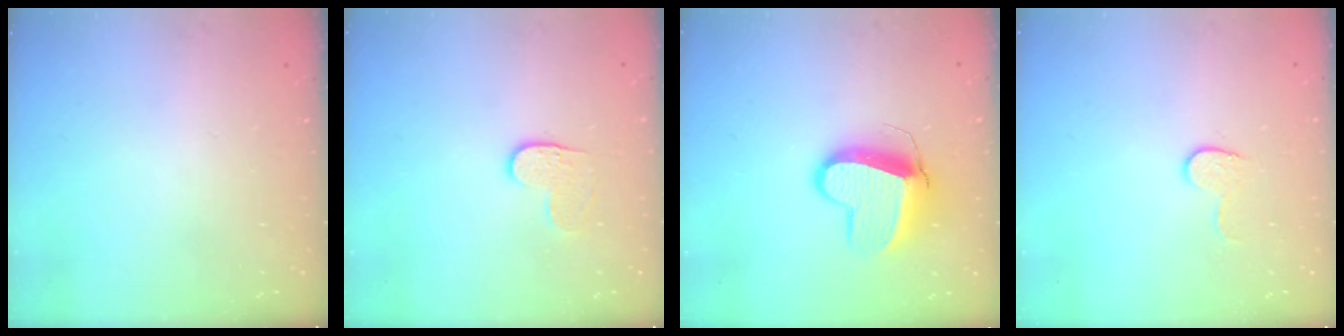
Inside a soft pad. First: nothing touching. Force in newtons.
{"total": 4.0, "press": 3.9, "slide": 0.4}
{"total": 12.0, "press": 11.9, "slide": 1.2}
{"total": 5.6, "press": 5.6, "slide": 0.5}